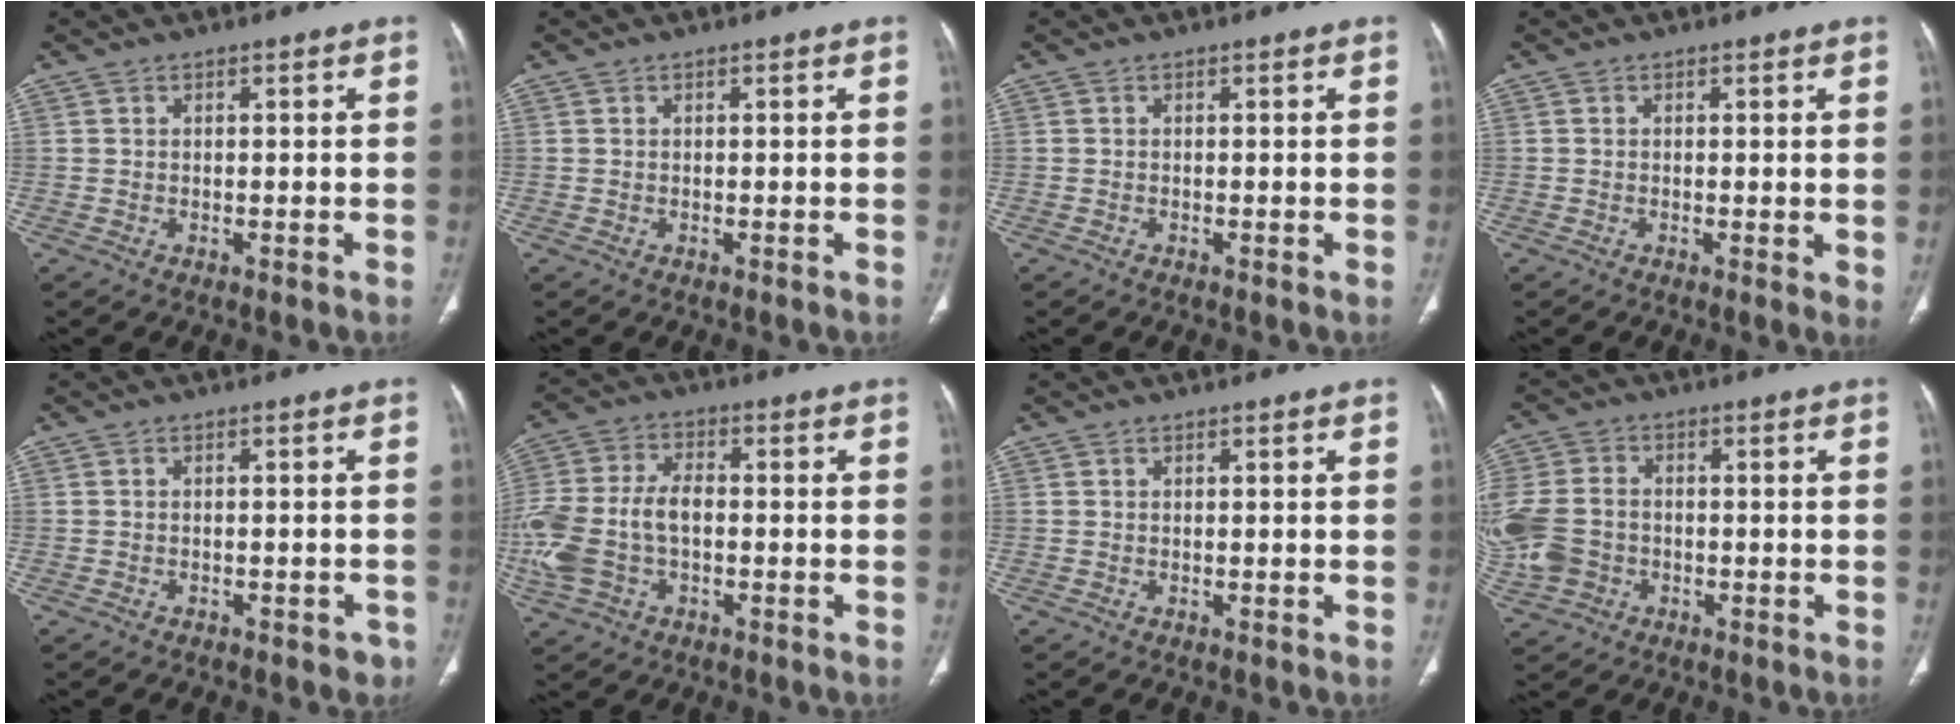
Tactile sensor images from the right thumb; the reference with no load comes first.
{"total": 0.0}
{"total": 0.0}
{"total": 2.0, "force": [0.2, 0.7, 1.9], "torque": [-0.028, -0.008, -0.001]}
{"total": 4.3, "force": [-3.3, 2.1, 1.6], "torque": [-0.010, 0.013, -0.033]}
{"total": 13.1, "force": [-2.2, 8.2, 10.0], "torque": [-0.235, 0.026, -0.039]}
{"total": 0.0}
{"total": 11.1, "force": [-2.1, 8.9, 6.3], "torque": [-0.156, 0.011, -0.035]}